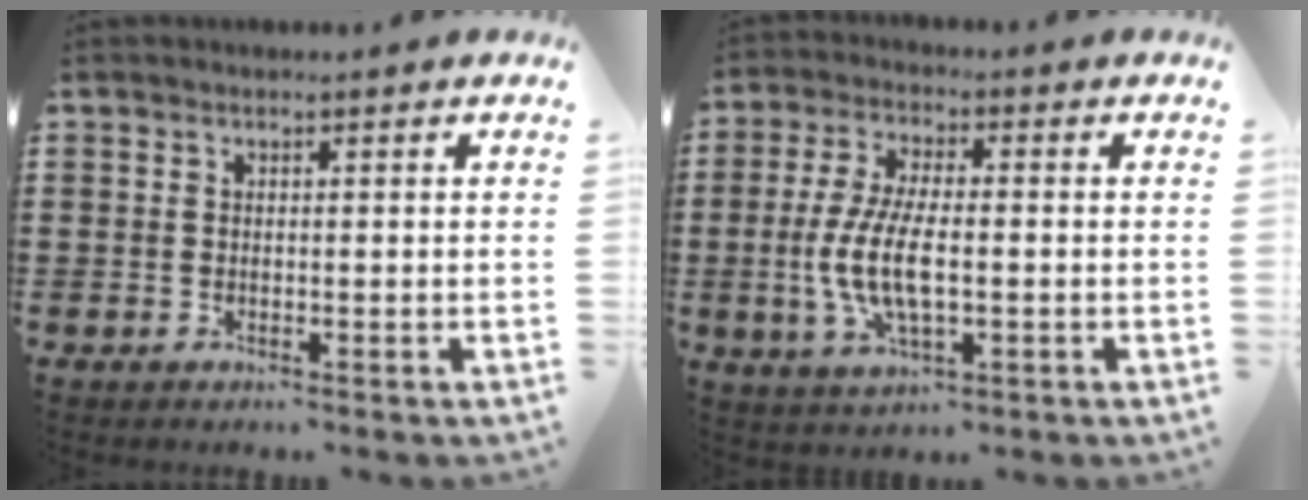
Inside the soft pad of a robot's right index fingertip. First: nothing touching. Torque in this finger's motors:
{"motor_torque": [1.71, 0.42, 1.05, 0.21]}